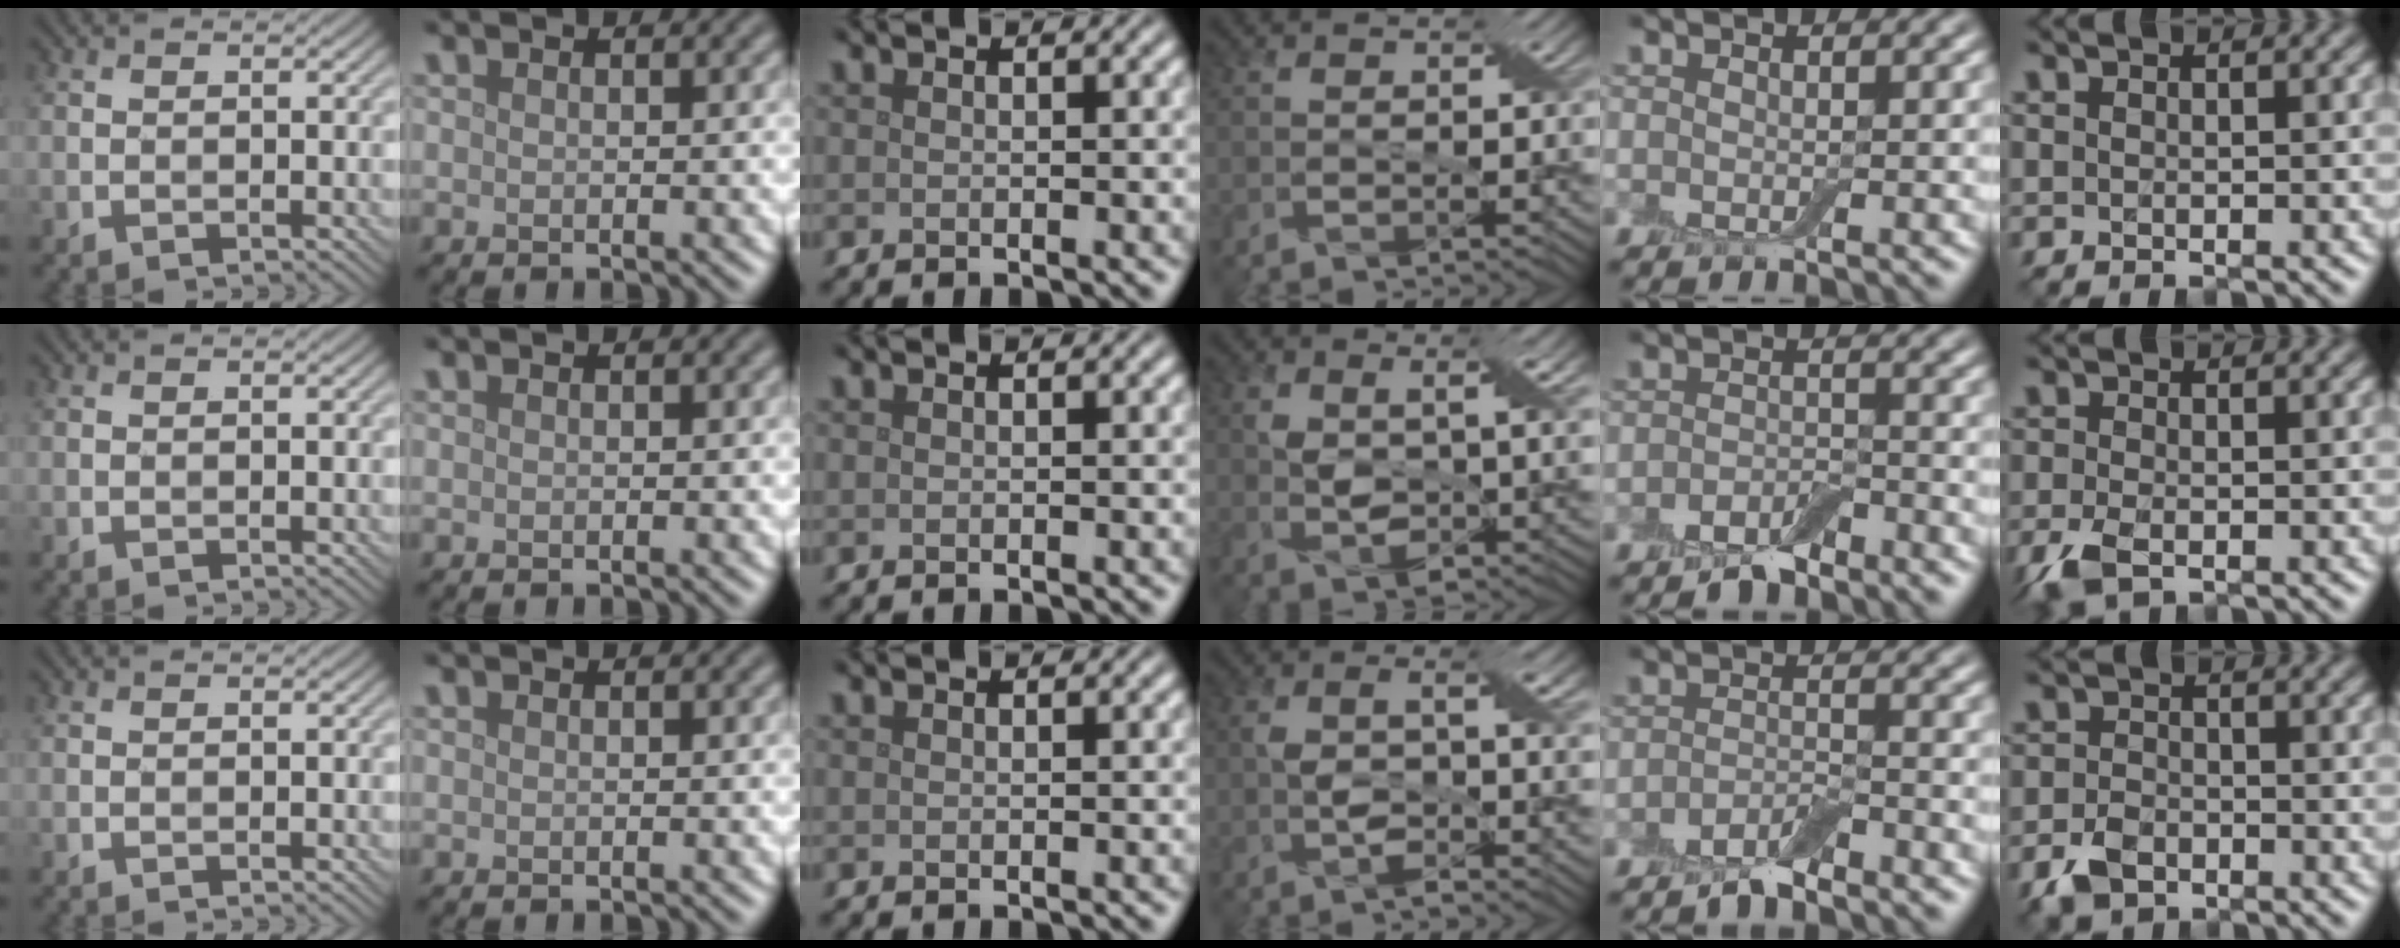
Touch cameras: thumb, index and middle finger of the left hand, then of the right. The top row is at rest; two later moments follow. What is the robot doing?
{"motion": "squeeze", "object": "air blower"}